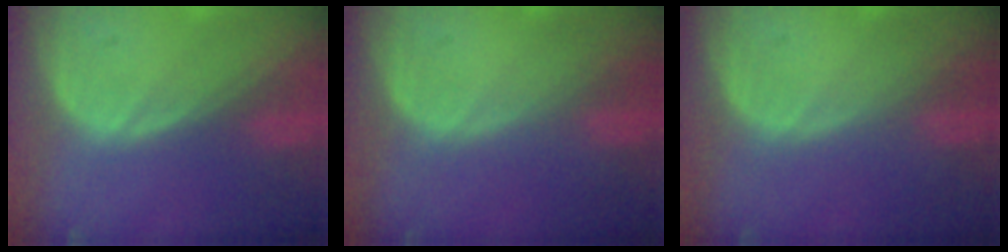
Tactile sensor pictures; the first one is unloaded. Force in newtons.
{"total": 0.0}
{"total": 0.0}